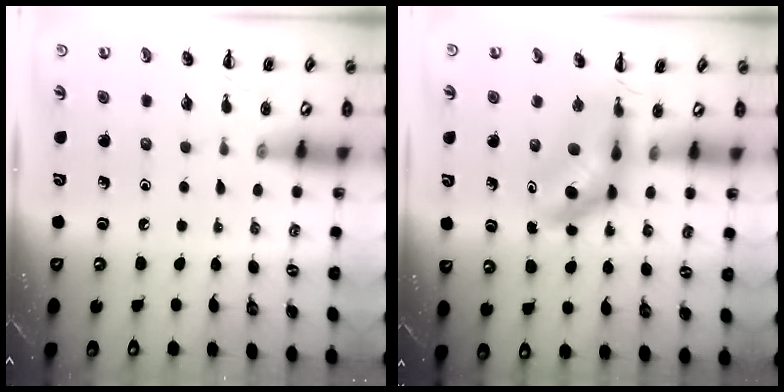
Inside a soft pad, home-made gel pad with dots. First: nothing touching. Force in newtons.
{"total": 5.6, "press": 5.3, "slide": 1.6}